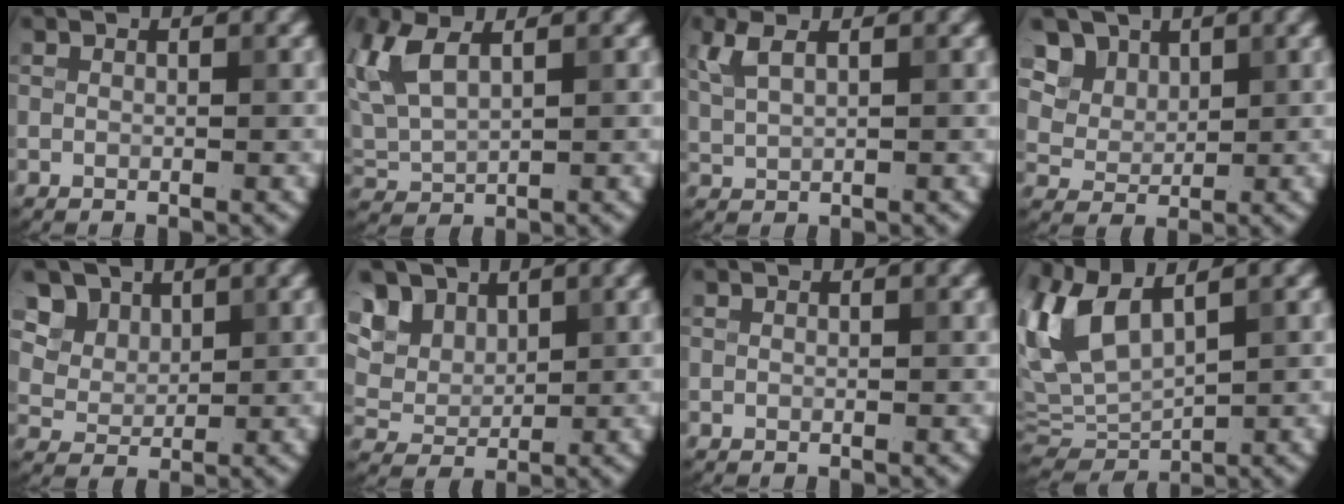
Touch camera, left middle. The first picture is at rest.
{"total": 4.5, "force": [2.1, 2.1, 3.3], "torque": [-0.089, 0.014, 0.047]}
{"total": 2.6, "force": [1.4, 1.0, 1.9], "torque": [-0.048, 0.004, 0.033]}
{"total": 7.2, "force": [4.3, 5.0, 3.0], "torque": [-0.077, 0.000, 0.077]}
{"total": 6.5, "force": [4.0, 4.5, 2.6], "torque": [-0.070, -0.003, 0.077]}
{"total": 6.8, "force": [3.9, 4.4, 3.3], "torque": [-0.095, 0.002, 0.068]}
{"total": 0.0}
{"total": 7.0, "force": [3.1, 3.3, 5.4], "torque": [-0.133, 0.009, 0.061]}